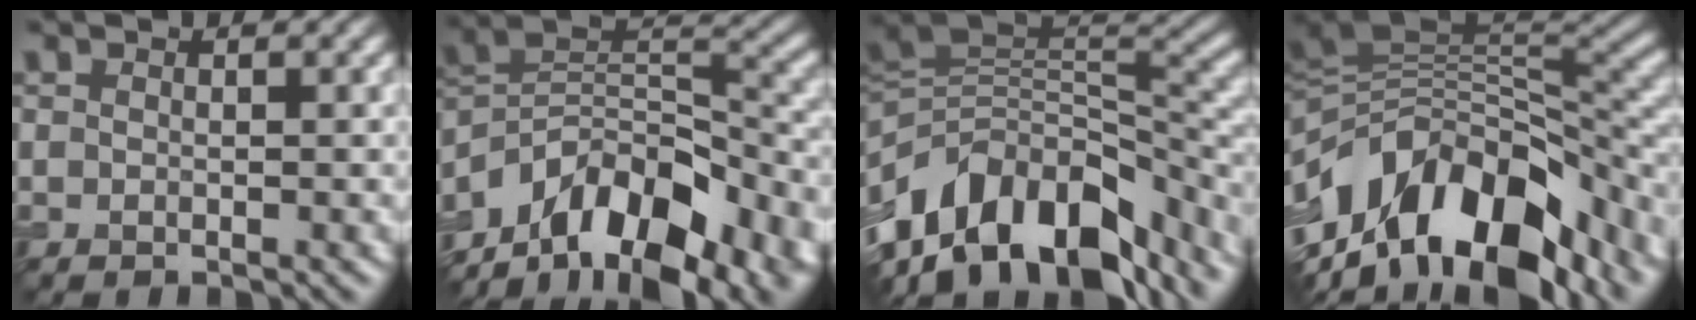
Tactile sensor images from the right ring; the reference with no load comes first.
{"total": 14.8, "force": [-10.3, 7.0, 8.0], "torque": [-0.151, 0.021, -0.169]}
{"total": 13.7, "force": [-6.9, 8.0, 8.7], "torque": [-0.165, 0.014, -0.115]}
{"total": 14.5, "force": [-6.1, 7.8, 10.6], "torque": [-0.189, 0.011, -0.095]}